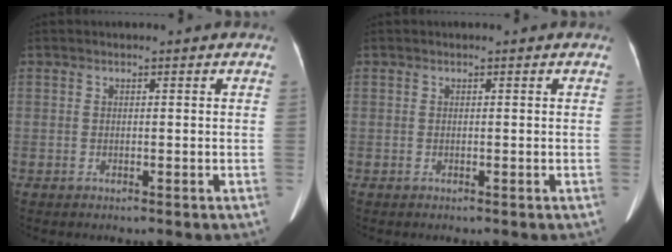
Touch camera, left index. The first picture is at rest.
{"total": 0.0}